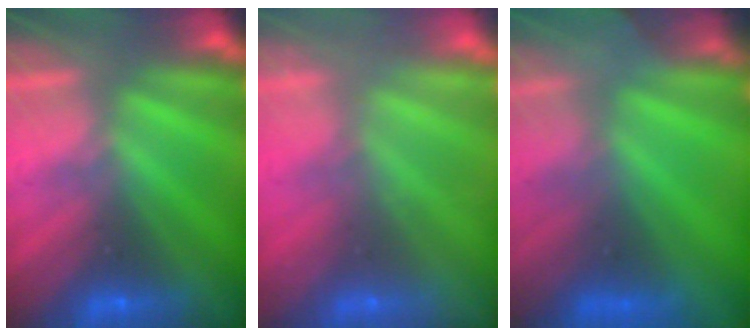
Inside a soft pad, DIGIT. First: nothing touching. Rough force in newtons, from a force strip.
{"total": 2.3}
{"total": 6.9}